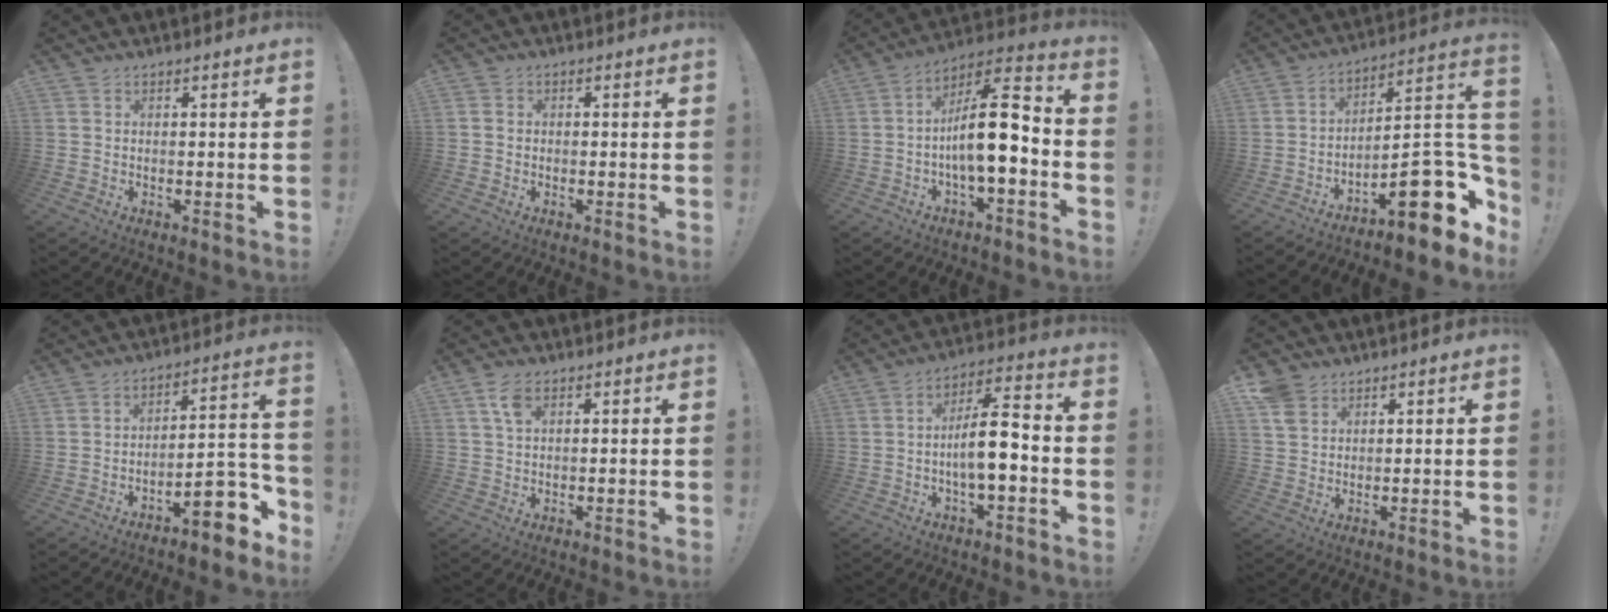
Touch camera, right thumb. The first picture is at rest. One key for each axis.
{"total": 1.4, "fx": -0.7, "fy": 1.2, "fz": 0.4, "tx": -0.014, "ty": 0.008, "tz": -0.012}
{"total": 15.6, "fx": -2.5, "fy": 5.0, "fz": 14.6, "tx": -0.244, "ty": 0.015, "tz": -0.041}
{"total": 19.4, "fx": -8.8, "fy": 7.0, "fz": 15.8, "tx": -0.187, "ty": 0.040, "tz": -0.132}
{"total": 12.1, "fx": -7.4, "fy": 4.2, "fz": 8.6, "tx": -0.093, "ty": 0.039, "tz": -0.120}
{"total": 4.6, "fx": 2.2, "fy": 2.3, "fz": 3.3, "tx": -0.058, "ty": -0.003, "tz": 0.037}
{"total": 11.8, "fx": -2.6, "fy": 3.5, "fz": 11.0, "tx": -0.190, "ty": 0.012, "tz": -0.050}
{"total": 4.9, "fx": 3.2, "fy": 3.3, "fz": 1.8, "tx": -0.031, "ty": -0.012, "tz": 0.062}